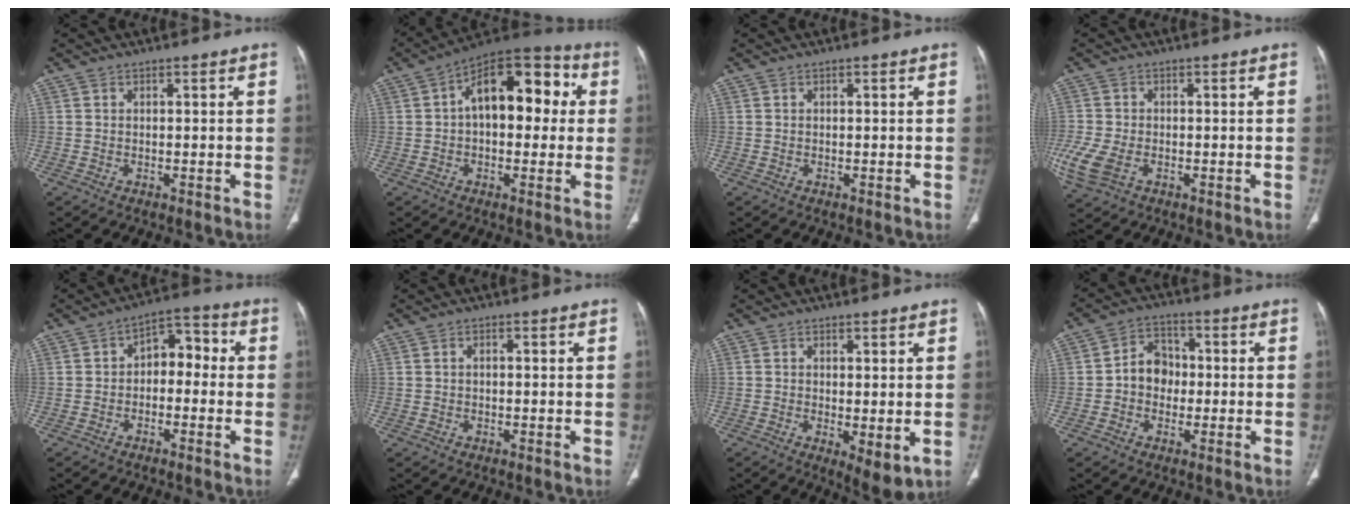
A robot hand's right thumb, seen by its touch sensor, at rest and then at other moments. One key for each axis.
{"total": 16.4, "fx": 2.5, "fy": 9.3, "fz": 13.3, "tx": -0.151, "ty": 0.041, "tz": 0.028}
{"total": 0.0}
{"total": 8.2, "fx": -2.7, "fy": 5.2, "fz": 5.8, "tx": -0.152, "ty": -0.007, "tz": -0.048}
{"total": 6.9, "fx": -0.7, "fy": 4.6, "fz": 5.0, "tx": -0.040, "ty": 0.037, "tz": -0.026}
{"total": 0.6, "fx": 0.0, "fy": 0.4, "fz": 0.4, "tx": -0.007, "ty": 0.000, "tz": -0.003}
{"total": 5.3, "fx": -0.8, "fy": 1.9, "fz": 4.8, "tx": -0.072, "ty": -0.022, "tz": -0.007}
{"total": 6.8, "fx": -0.6, "fy": 5.7, "fz": 3.7, "tx": -0.033, "ty": 0.022, "tz": -0.023}